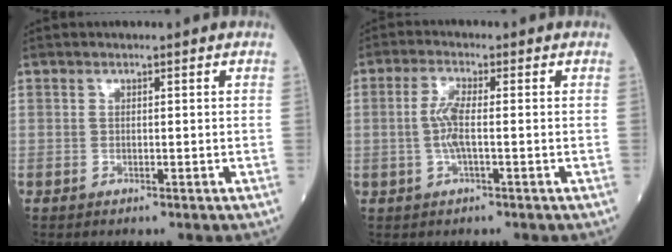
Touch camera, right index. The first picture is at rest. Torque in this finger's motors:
{"motor_torque": [0.54, -0.02, 0.35, 0.10]}